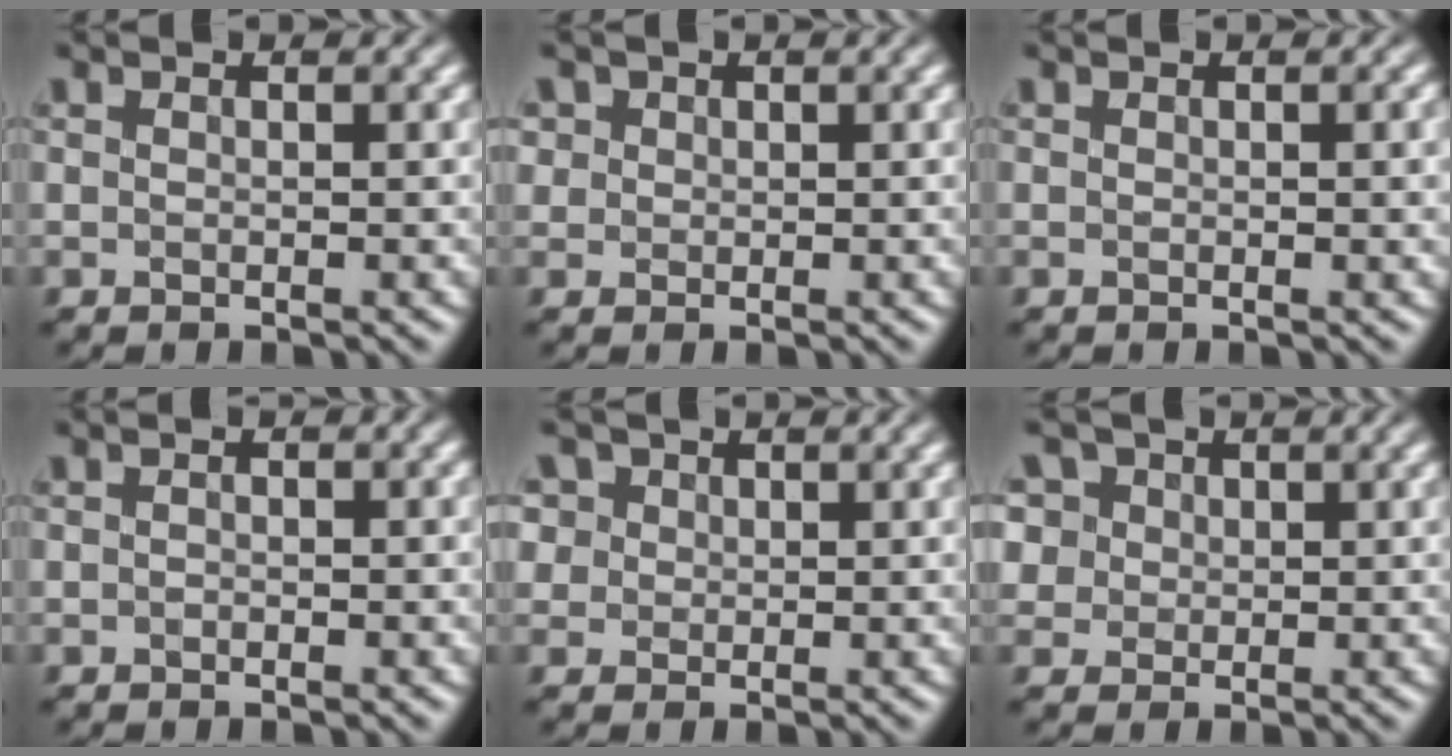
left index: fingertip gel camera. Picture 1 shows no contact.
{"total": 0.7, "force": [0.1, 0.4, -0.6], "torque": [-0.019, -0.006, 0.033]}
{"total": 0.7, "force": [0.1, 0.0, 0.7], "torque": [-0.019, 0.004, 0.006]}
{"total": 1.5, "force": [-1.3, -0.6, -0.3], "torque": [-0.022, -0.004, 0.001]}
{"total": 2.2, "force": [1.1, 1.9, 0.3], "torque": [-0.051, -0.002, 0.050]}
{"total": 3.4, "force": [1.6, 2.9, 1.0], "torque": [-0.083, -0.001, 0.061]}